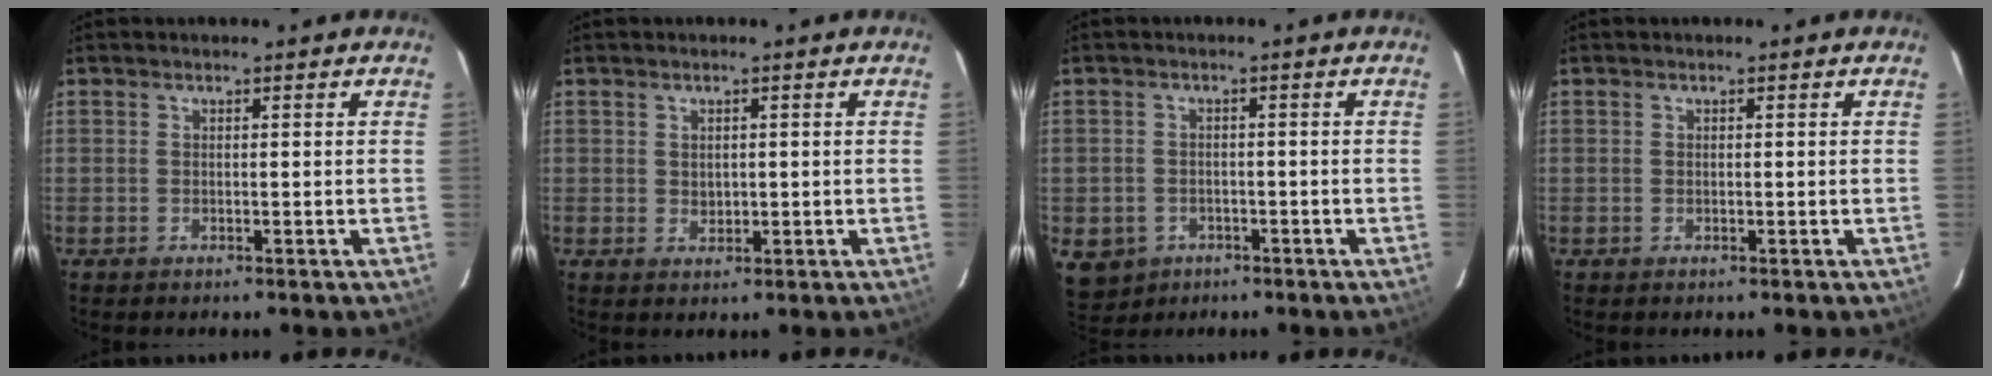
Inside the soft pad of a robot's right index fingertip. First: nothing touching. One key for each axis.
{"total": 1.8, "fx": 0.3, "fy": 1.5, "fz": 0.8, "tx": -0.010, "ty": 0.001, "tz": 0.009}
{"total": 7.2, "fx": -3.2, "fy": 6.0, "fz": 2.6, "tx": -0.068, "ty": 0.001, "tz": -0.036}
{"total": 0.0}